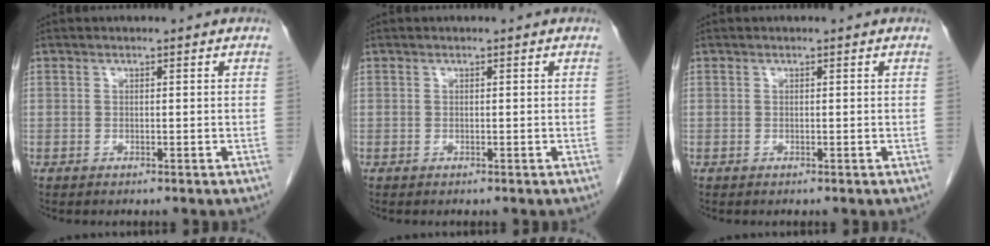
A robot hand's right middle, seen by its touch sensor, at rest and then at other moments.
{"total": 0.0}
{"total": 0.0}